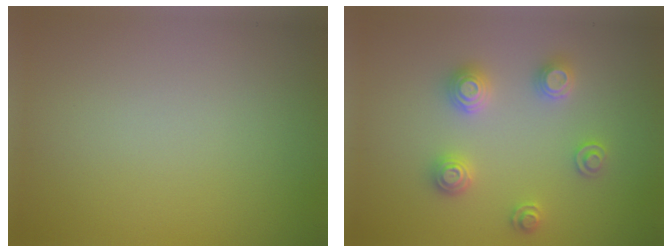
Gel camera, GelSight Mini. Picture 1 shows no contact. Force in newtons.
{"total": 3.4, "press": 3.4, "slide": 0.5}